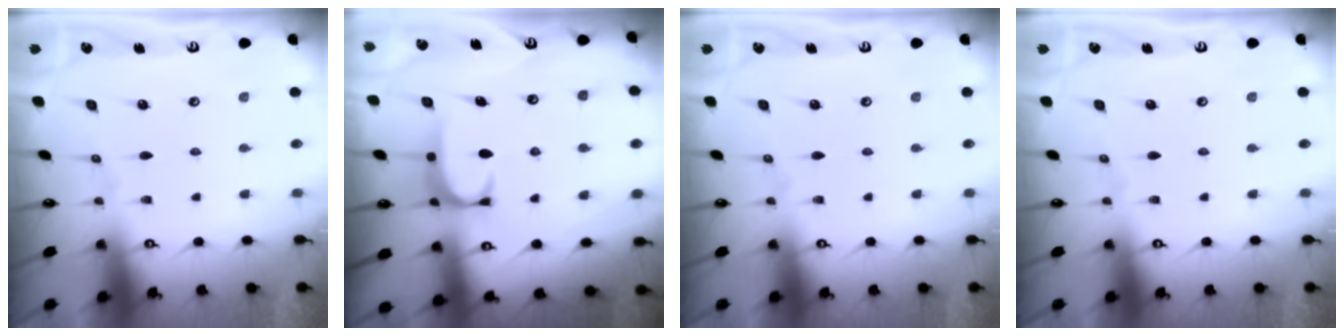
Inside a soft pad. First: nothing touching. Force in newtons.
{"total": 2.0, "press": 2.0, "slide": 0.5}
{"total": 0.0}
{"total": 0.0}